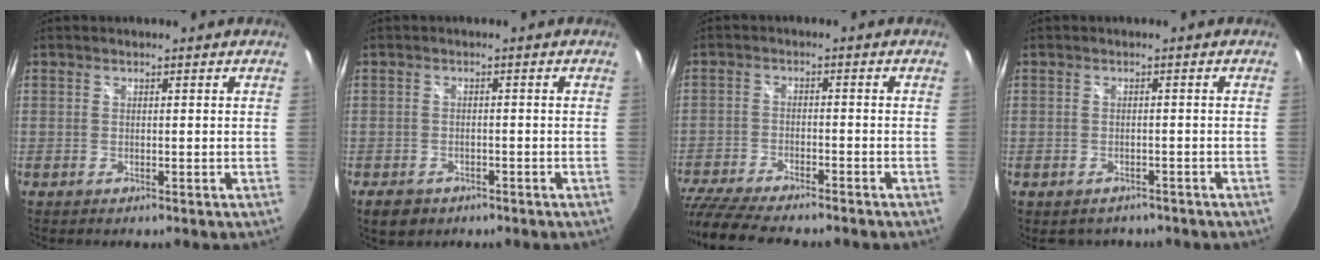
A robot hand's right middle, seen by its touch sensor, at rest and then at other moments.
{"total": 3.6, "force": [-2.0, 2.9, 1.0], "torque": [-0.030, -0.003, -0.024]}
{"total": 15.5, "force": [-13.2, 3.3, 7.4], "torque": [-0.169, -0.043, -0.221]}
{"total": 3.5, "force": [-2.7, 2.2, 0.8], "torque": [-0.020, -0.008, -0.032]}